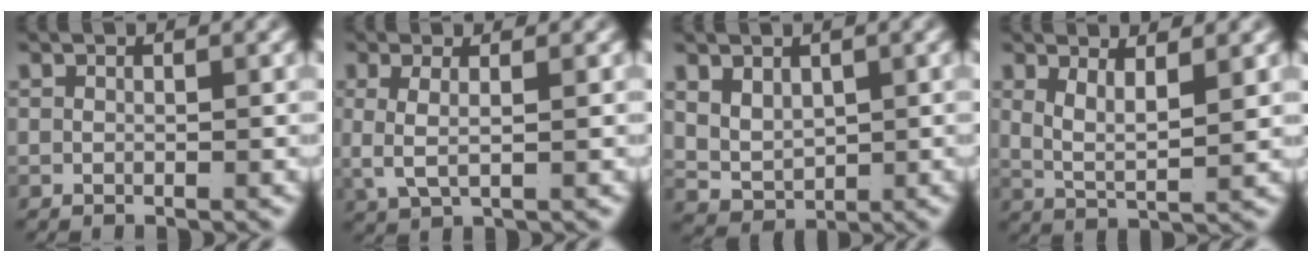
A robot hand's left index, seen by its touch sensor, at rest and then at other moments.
{"total": 2.9, "force": [0.5, 1.3, 2.6], "torque": [-0.061, -0.008, 0.019]}
{"total": 5.6, "force": [0.5, 4.8, 2.8], "torque": [-0.073, -0.028, 0.020]}
{"total": 3.7, "force": [1.2, 2.0, 2.8], "torque": [-0.059, -0.013, 0.024]}